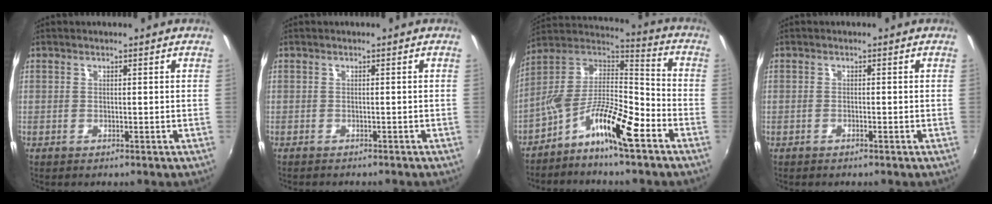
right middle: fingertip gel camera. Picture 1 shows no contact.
{"total": 2.0, "force": [-1.9, 0.5, 0.6], "torque": [-0.018, -0.012, -0.028]}
{"total": 12.9, "force": [-7.4, 3.1, 10.0], "torque": [-0.185, 0.002, -0.147]}
{"total": 0.8, "force": [-0.7, 0.2, 0.4], "torque": [-0.008, -0.001, -0.015]}